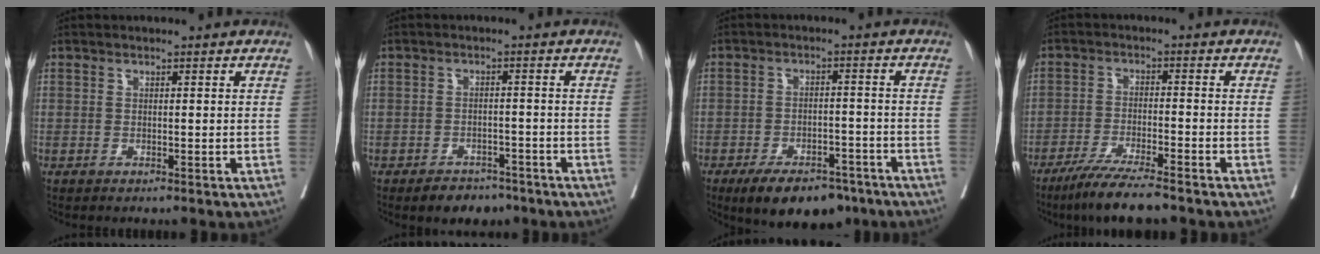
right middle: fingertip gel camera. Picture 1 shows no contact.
{"total": 4.6, "force": [-3.5, 2.5, 1.5], "torque": [-0.015, 0.005, -0.048]}
{"total": 10.8, "force": [-7.9, 4.7, 5.7], "torque": [-0.075, 0.000, -0.122]}
{"total": 8.2, "force": [-6.5, 0.1, 4.9], "torque": [-0.082, -0.023, -0.114]}